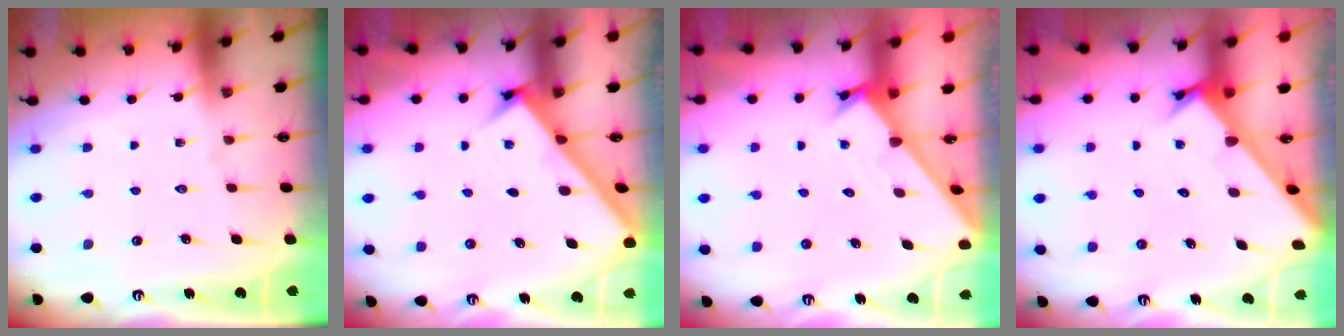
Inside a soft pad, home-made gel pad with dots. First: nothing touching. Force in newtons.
{"total": 2.7, "press": 2.7, "slide": 0.3}
{"total": 1.6, "press": 1.6, "slide": 0.1}
{"total": 2.1, "press": 2.1, "slide": 0.2}